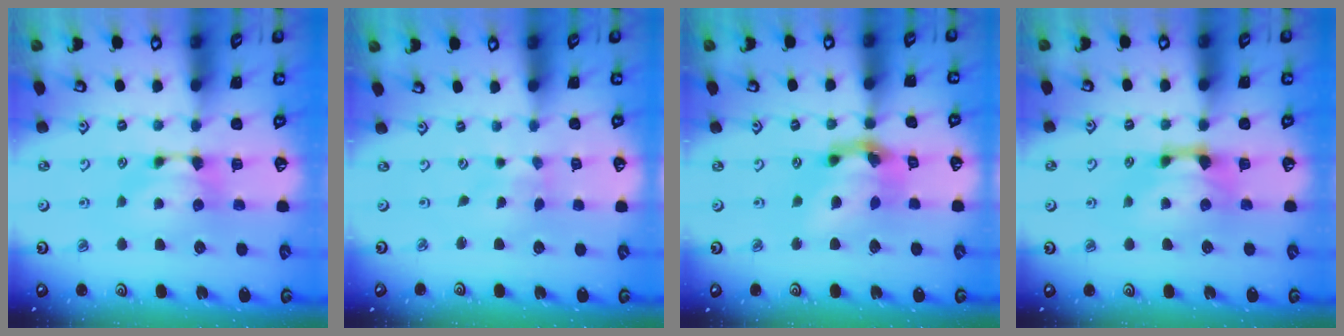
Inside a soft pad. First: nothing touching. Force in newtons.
{"total": 4.1, "press": 4.0, "slide": 0.6}
{"total": 6.6, "press": 6.2, "slide": 2.4}
{"total": 1.9, "press": 1.3, "slide": 1.4}